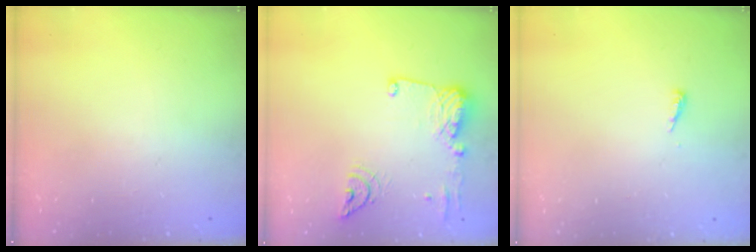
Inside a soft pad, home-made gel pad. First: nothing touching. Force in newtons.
{"total": 14.2, "press": 14.0, "slide": 1.8}
{"total": 4.0, "press": 4.0, "slide": 0.5}